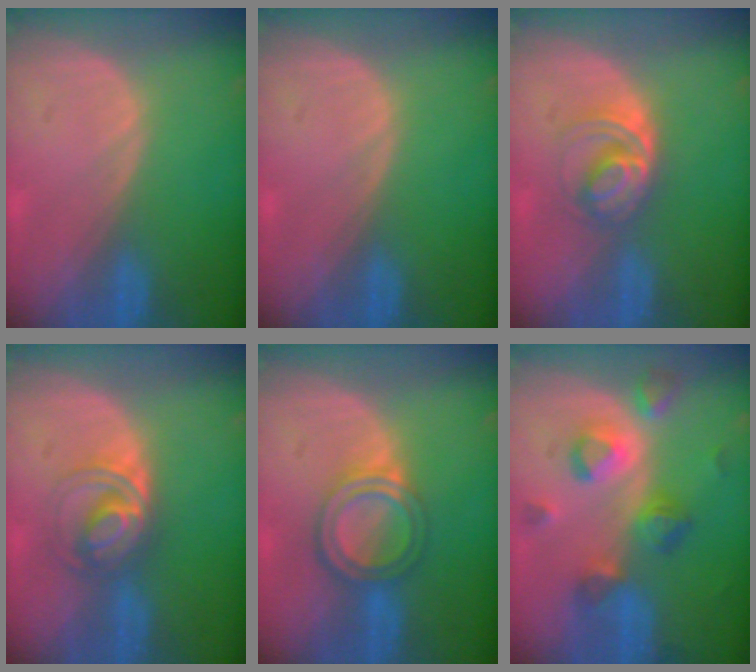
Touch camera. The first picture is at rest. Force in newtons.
{"total": 0.0}
{"total": 5.4, "press": 5.0, "slide": 2.1}
{"total": 6.0, "press": 5.6, "slide": 2.2}
{"total": 6.2, "press": 5.4, "slide": 3.1}
{"total": 7.9, "press": 7.7, "slide": 2.1}